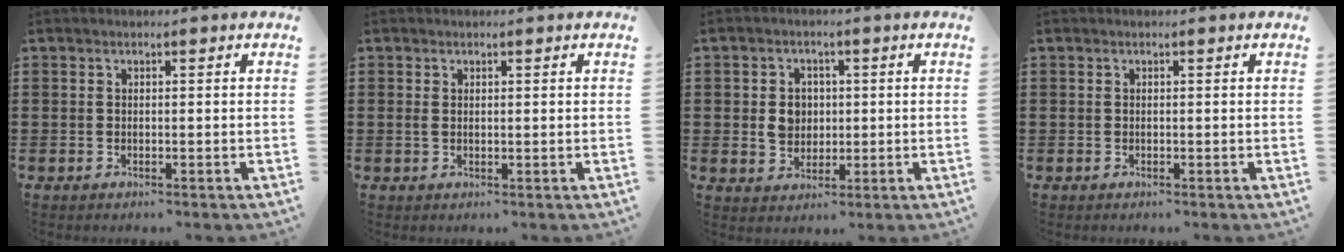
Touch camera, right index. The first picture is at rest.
{"total": 0.8, "force": [0.4, 0.4, 0.6], "torque": [-0.013, 0.004, 0.006]}
{"total": 4.4, "force": [0.2, 3.5, 2.7], "torque": [-0.055, 0.008, 0.000]}
{"total": 0.0}